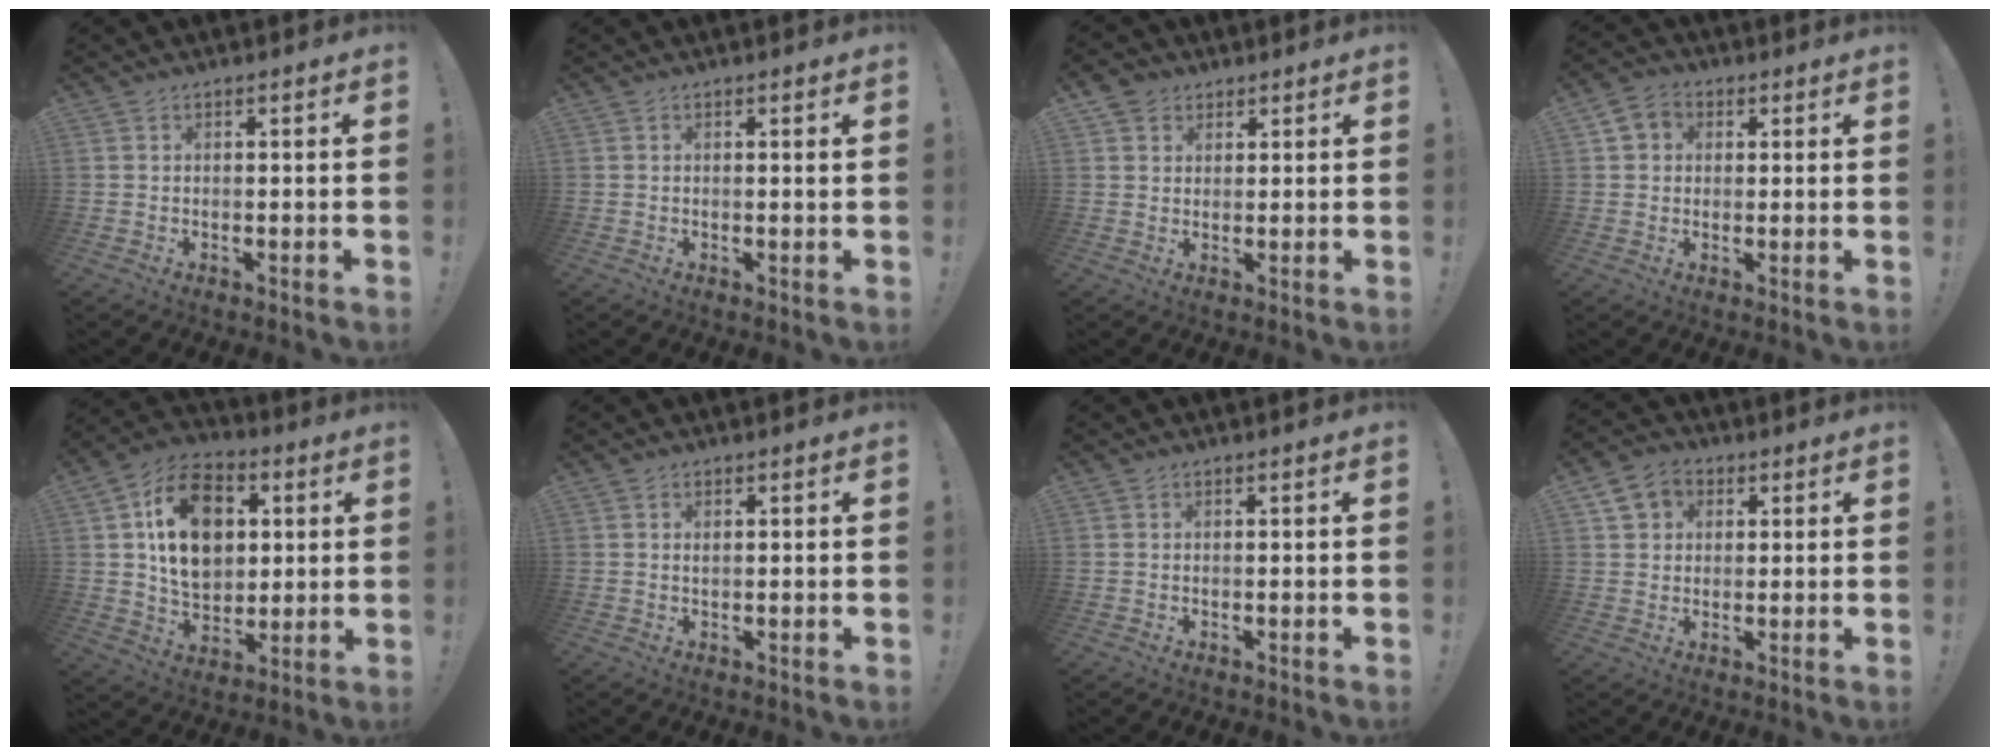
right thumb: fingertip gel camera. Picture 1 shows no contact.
{"total": 0.9, "force": [0.5, -0.3, 0.7], "torque": [-0.007, -0.004, 0.007]}
{"total": 4.3, "force": [2.3, 3.6, 0.7], "torque": [-0.015, -0.005, 0.046]}
{"total": 5.0, "force": [1.4, 4.4, 1.9], "torque": [-0.034, 0.006, 0.030]}
{"total": 18.5, "force": [4.7, 13.4, 11.9], "torque": [-0.190, -0.002, 0.089]}
{"total": 0.6, "force": [0.3, 0.4, 0.3], "torque": [-0.005, 0.001, 0.005]}
{"total": 0.0}
{"total": 7.6, "force": [3.2, 6.3, 2.9], "torque": [-0.052, -0.002, 0.068]}